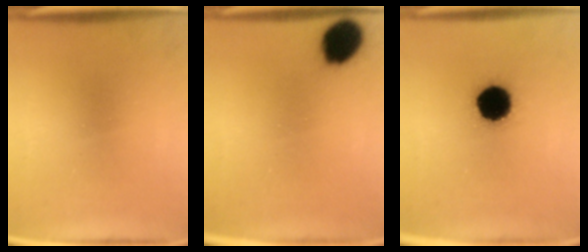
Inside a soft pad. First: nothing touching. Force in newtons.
{"total": 9.3}
{"total": 14.1}